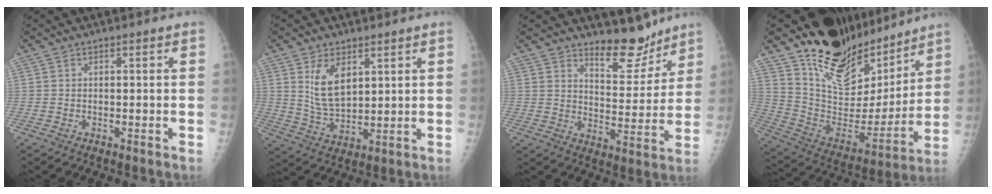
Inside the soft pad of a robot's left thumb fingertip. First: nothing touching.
{"total": 8.5, "force": [3.7, 4.5, 6.2], "torque": [-0.095, -0.025, 0.081]}
{"total": 9.1, "force": [7.9, 3.1, 3.4], "torque": [-0.020, -0.070, 0.130]}
{"total": 20.9, "force": [17.0, 9.2, 8.1], "torque": [-0.082, -0.112, 0.291]}